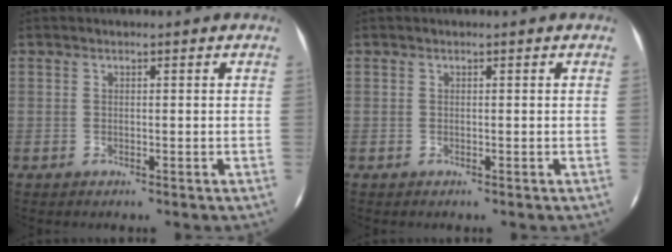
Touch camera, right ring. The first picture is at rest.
{"total": 0.0}